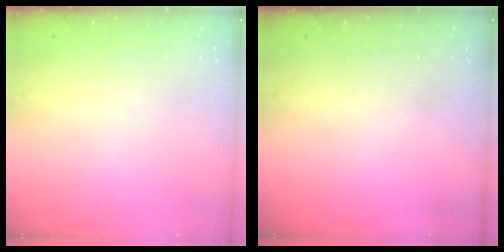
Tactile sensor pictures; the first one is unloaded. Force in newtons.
{"total": 0.0}